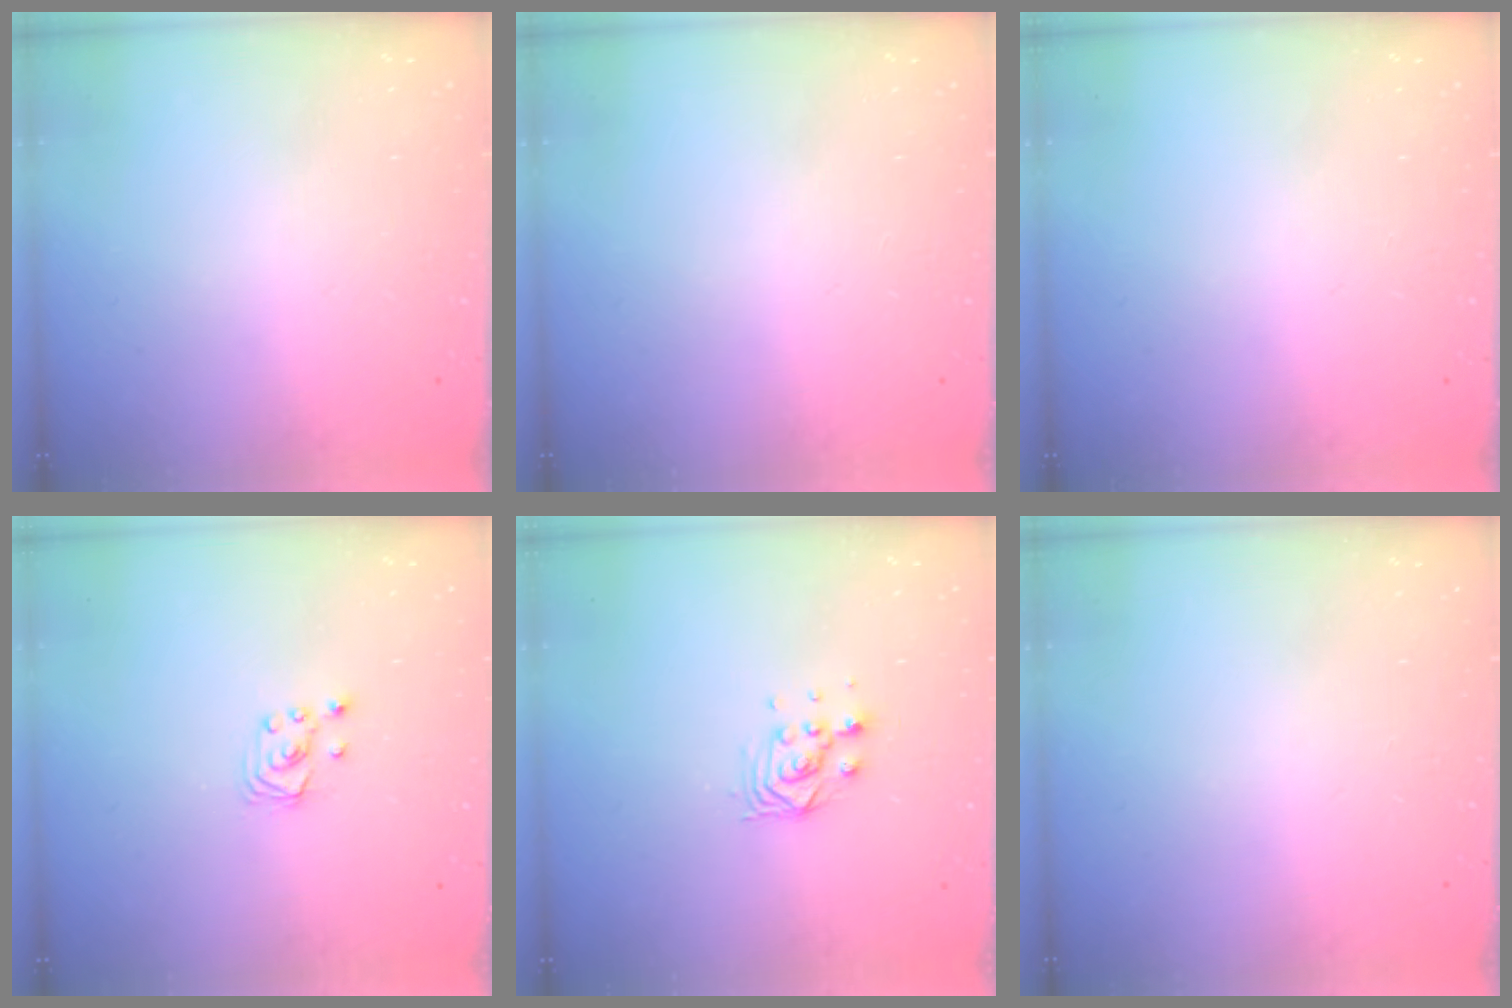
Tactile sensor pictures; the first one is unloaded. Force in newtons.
{"total": 0.0}
{"total": 0.0}
{"total": 2.7, "press": 2.7, "slide": 0.3}
{"total": 6.1, "press": 6.0, "slide": 0.4}
{"total": 0.0}